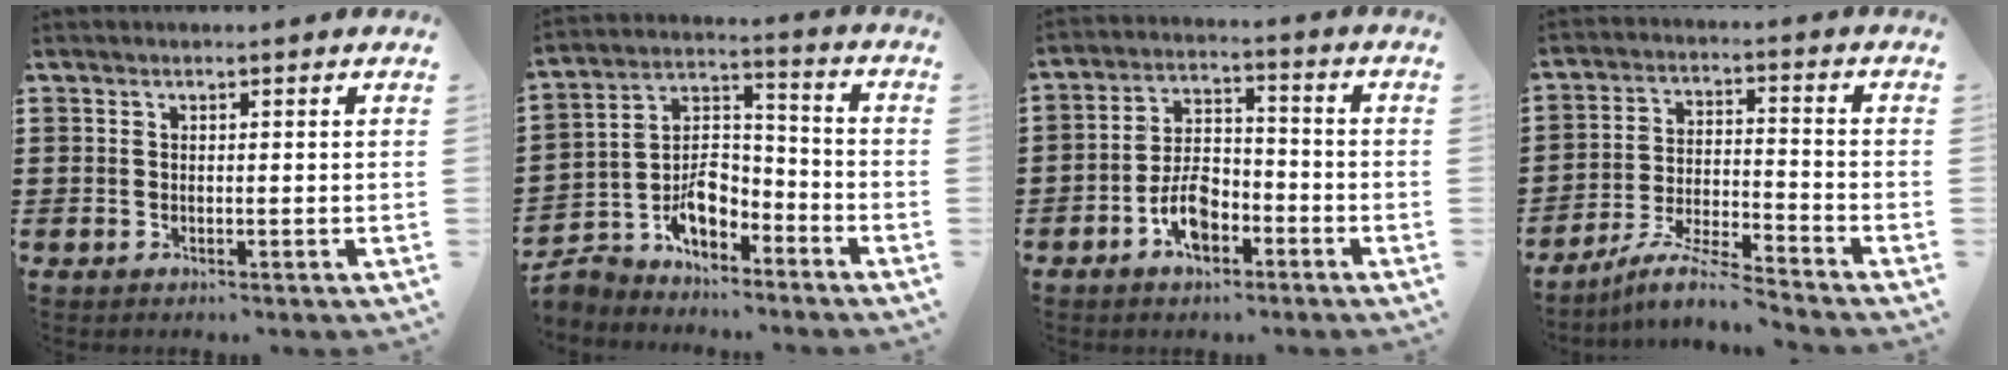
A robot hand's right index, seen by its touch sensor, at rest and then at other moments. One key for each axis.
{"total": 7.1, "fx": -4.7, "fy": 4.2, "fz": 3.4, "tx": -0.073, "ty": 0.008, "tz": -0.090}
{"total": 6.8, "fx": -3.4, "fy": 3.6, "fz": 4.7, "tx": -0.094, "ty": 0.011, "tz": -0.065}
{"total": 7.0, "fx": -6.4, "fy": 0.2, "fz": 2.8, "tx": -0.059, "ty": -0.002, "tz": -0.125}